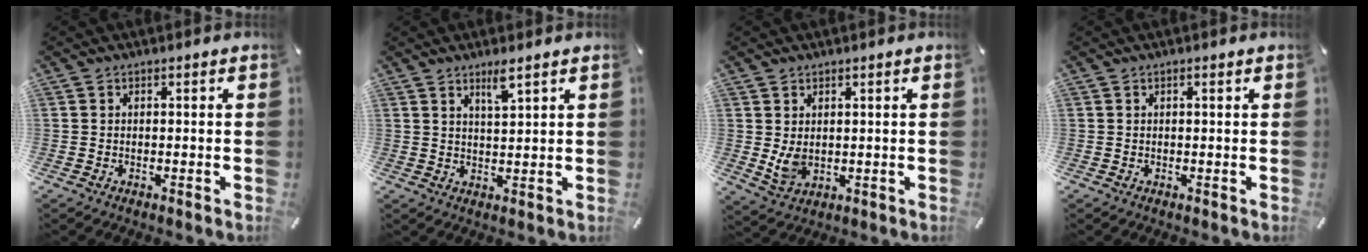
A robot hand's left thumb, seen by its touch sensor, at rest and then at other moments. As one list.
[{"total": 4.0, "force": [3.1, 0.5, 2.5], "torque": [-0.047, -0.010, 0.052]}, {"total": 4.5, "force": [1.2, 3.6, 2.5], "torque": [-0.059, -0.008, 0.020]}, {"total": 0.5, "force": [0.2, 0.1, 0.5], "torque": [-0.009, 0.000, 0.003]}]